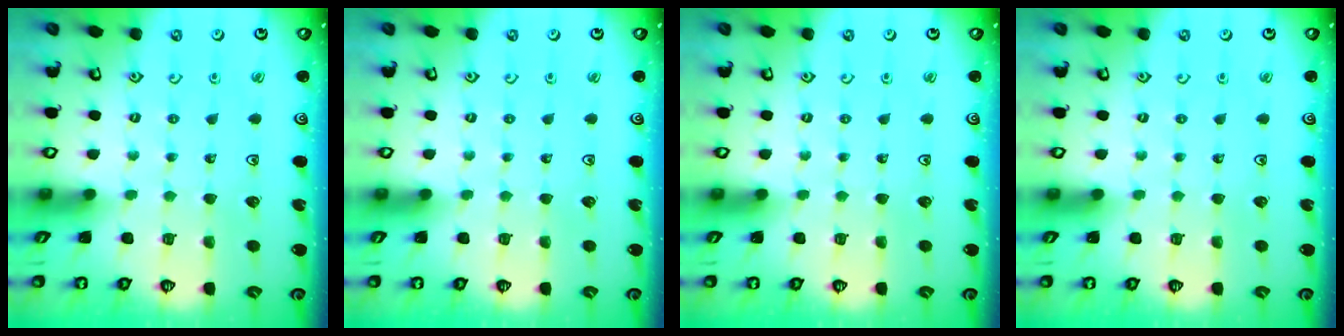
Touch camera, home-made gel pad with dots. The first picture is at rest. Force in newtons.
{"total": 0.0}
{"total": 0.0}
{"total": 0.0}